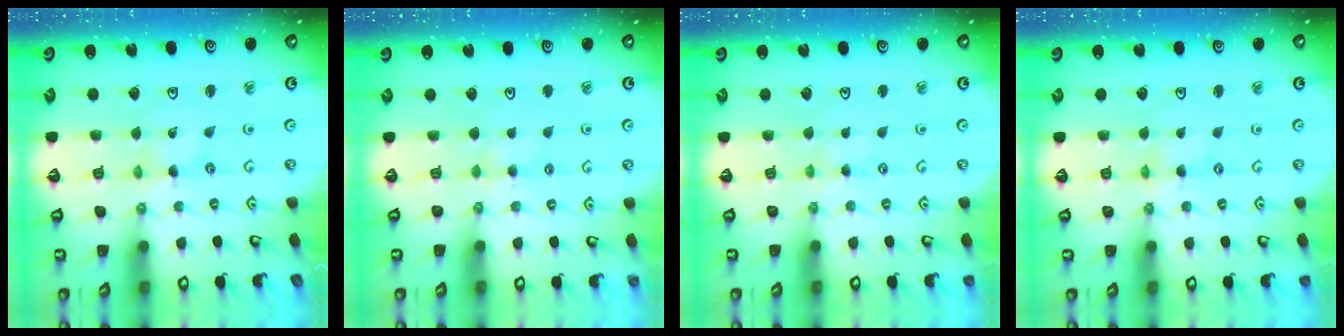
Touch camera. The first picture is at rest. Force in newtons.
{"total": 3.9, "press": 3.9, "slide": 0.4}
{"total": 1.0, "press": 0.9, "slide": 0.2}
{"total": 0.8, "press": 0.8, "slide": 0.2}